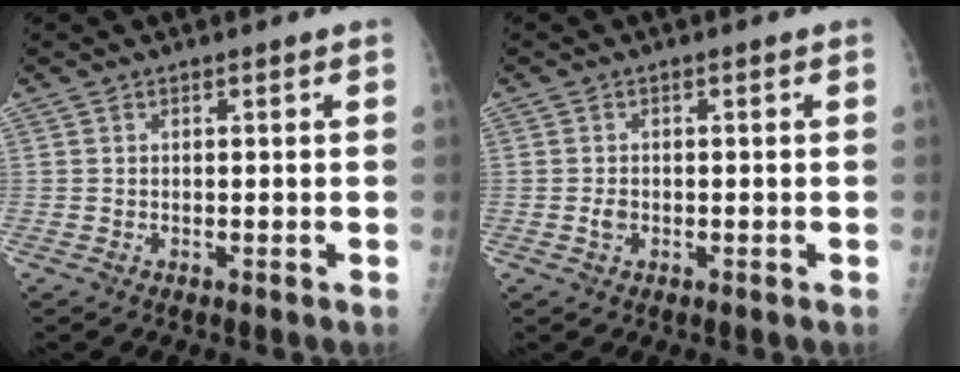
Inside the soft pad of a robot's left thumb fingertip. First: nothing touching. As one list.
[{"total": 1.6, "force": [-0.5, 1.1, 1.0], "torque": [-0.014, 0.005, -0.008]}]